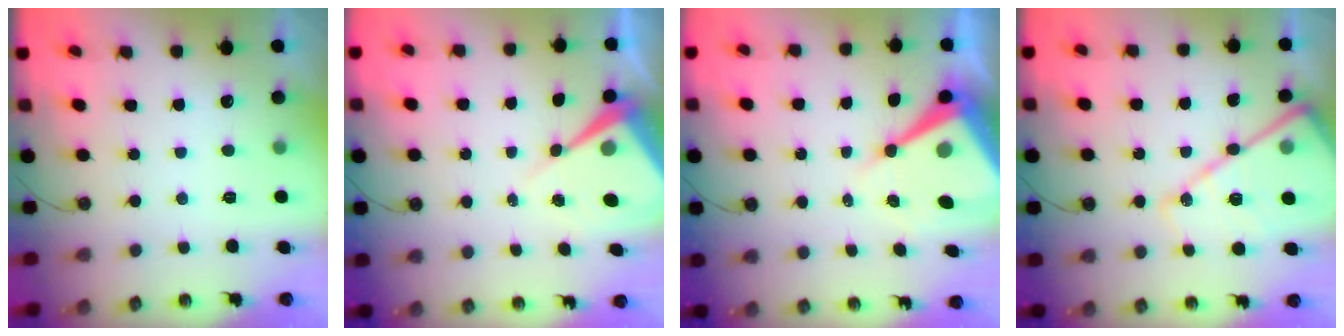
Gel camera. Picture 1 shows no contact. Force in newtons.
{"total": 8.7, "press": 8.7, "slide": 0.7}
{"total": 15.8, "press": 15.8, "slide": 1.3}
{"total": 19.5, "press": 19.4, "slide": 1.6}